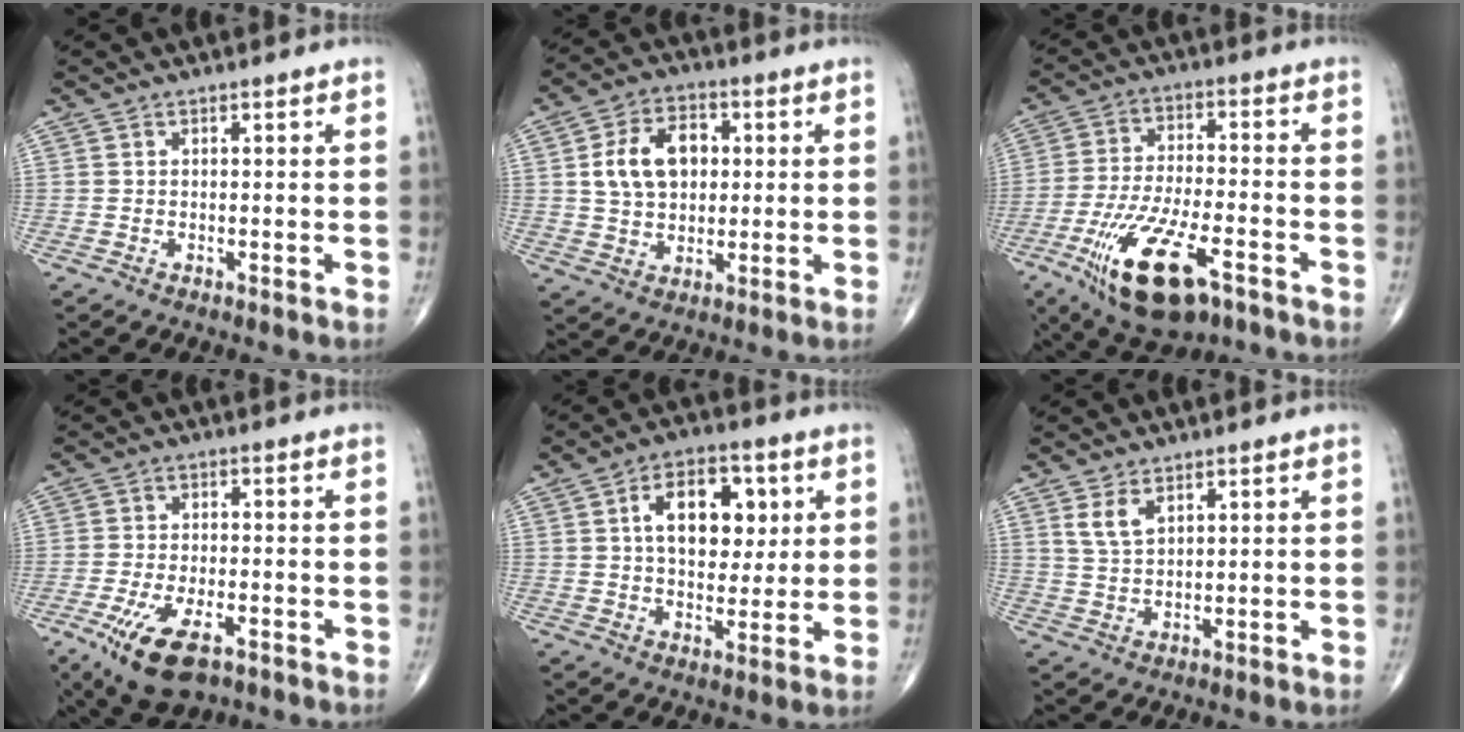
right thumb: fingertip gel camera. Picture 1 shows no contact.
{"total": 11.3, "force": [1.9, 7.8, 7.9], "torque": [-0.118, 0.008, 0.033]}
{"total": 17.2, "force": [-8.4, 6.5, 13.6], "torque": [-0.263, 0.016, -0.139]}
{"total": 11.7, "force": [-6.2, 5.1, 8.5], "torque": [-0.158, 0.008, -0.099]}
{"total": 12.9, "force": [3.1, 7.9, 9.7], "torque": [-0.105, 0.000, 0.047]}
{"total": 4.2, "force": [2.3, 2.1, 2.8], "torque": [-0.052, -0.010, 0.052]}